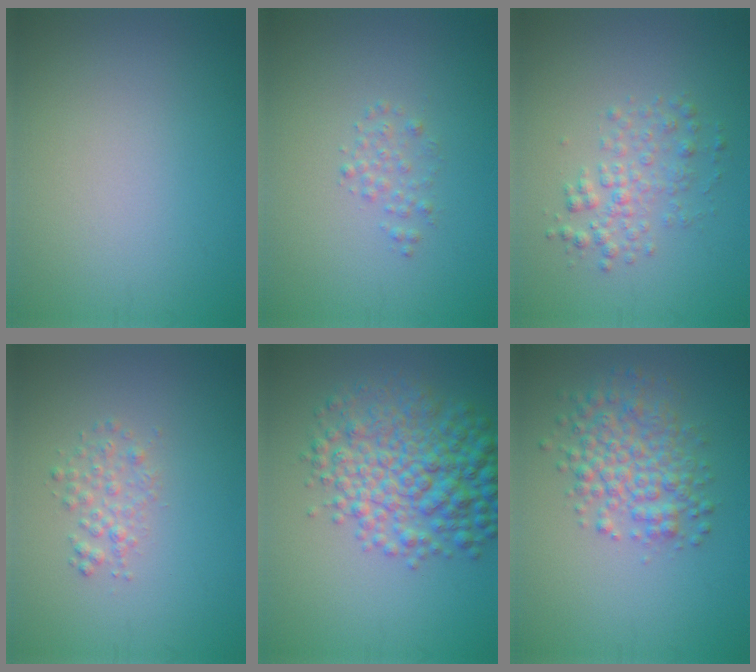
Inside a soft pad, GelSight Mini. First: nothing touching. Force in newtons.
{"total": 1.1, "press": 1.1, "slide": 0.1}
{"total": 2.5, "press": 2.5, "slide": 0.0}
{"total": 1.6, "press": 1.6, "slide": 0.1}
{"total": 7.4, "press": 7.4, "slide": 0.1}
{"total": 4.6, "press": 4.6, "slide": 0.1}